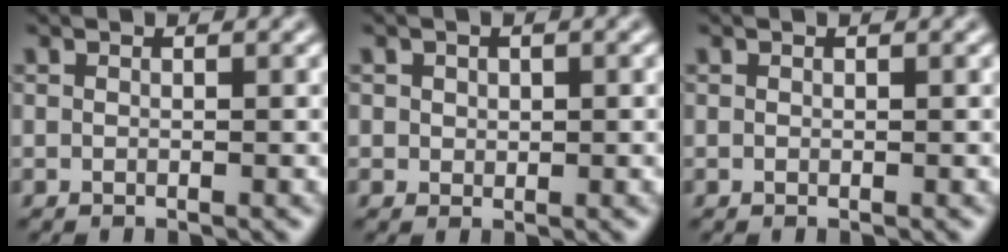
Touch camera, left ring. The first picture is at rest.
{"total": 1.0, "force": [0.3, 0.8, 0.4], "torque": [-0.006, -0.002, 0.004]}
{"total": 0.0}